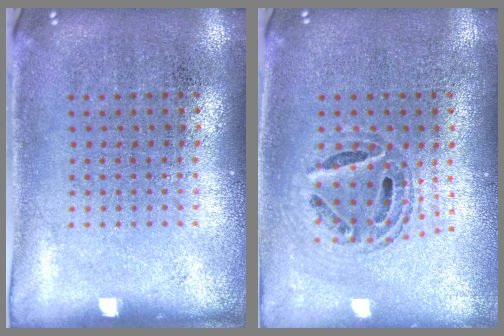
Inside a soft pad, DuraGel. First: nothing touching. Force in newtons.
{"total": 0.7, "press": 0.7, "slide": 0.1}